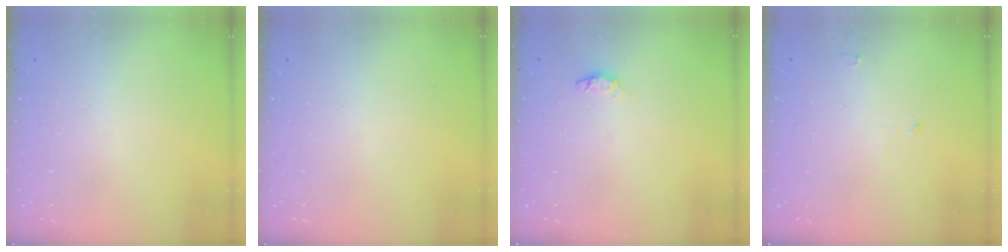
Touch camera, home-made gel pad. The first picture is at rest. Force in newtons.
{"total": 0.0}
{"total": 3.1, "press": 3.1, "slide": 0.4}
{"total": 2.4, "press": 2.4, "slide": 0.2}